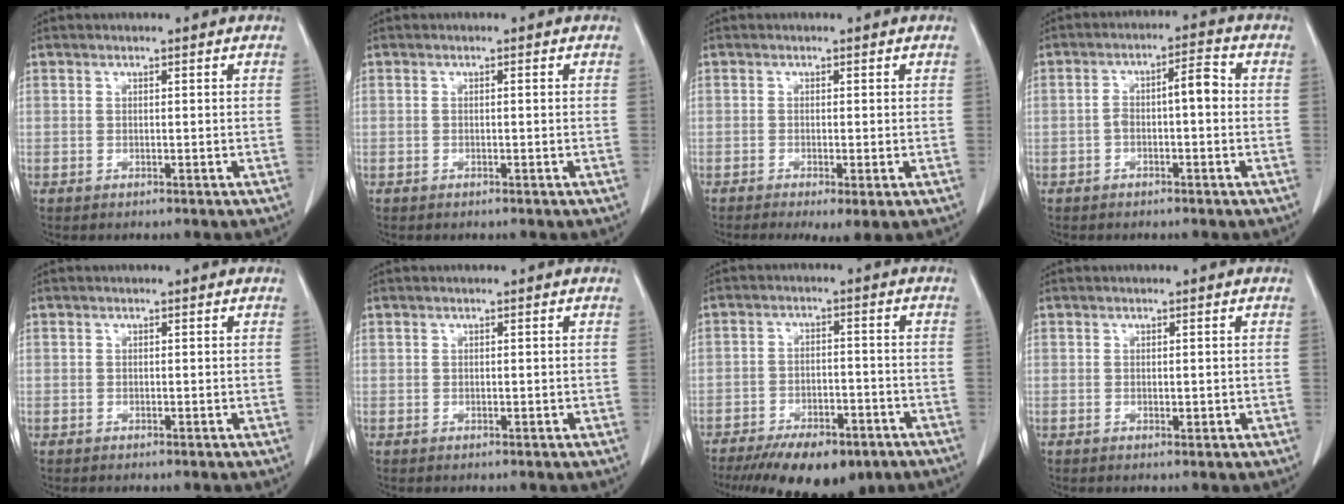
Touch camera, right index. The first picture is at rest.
{"total": 0.0}
{"total": 3.7, "force": [-1.8, 0.8, 3.1], "torque": [-0.042, -0.013, -0.025]}
{"total": 4.9, "force": [-0.4, 1.3, 4.7], "torque": [-0.079, 0.029, -0.005]}
{"total": 0.0}
{"total": 0.0}
{"total": 13.8, "force": [-9.8, 5.7, 7.8], "torque": [-0.122, -0.009, -0.147]}
{"total": 0.7, "force": [0.0, 0.4, 0.6], "torque": [-0.007, 0.000, 0.004]}